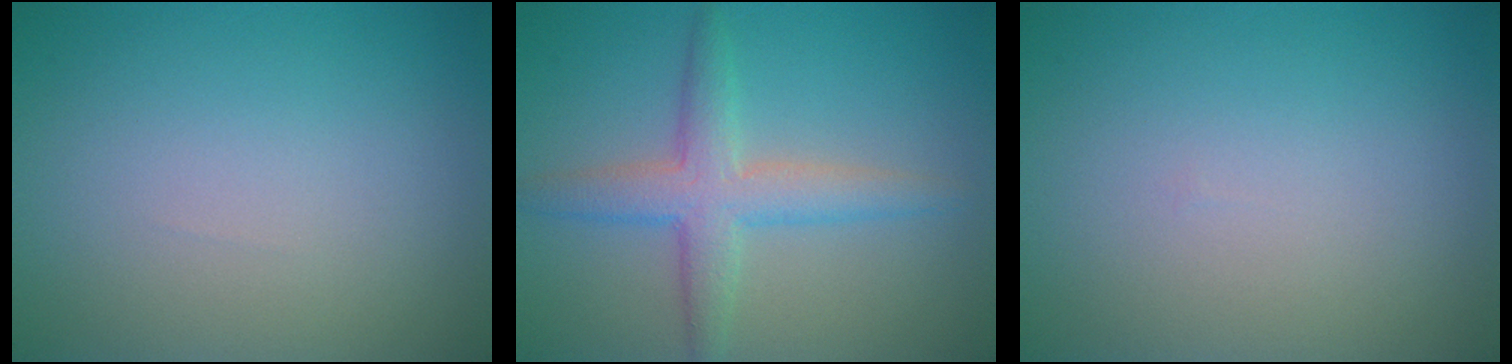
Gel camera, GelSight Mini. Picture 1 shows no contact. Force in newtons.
{"total": 4.0, "press": 4.0, "slide": 0.1}
{"total": 0.0}